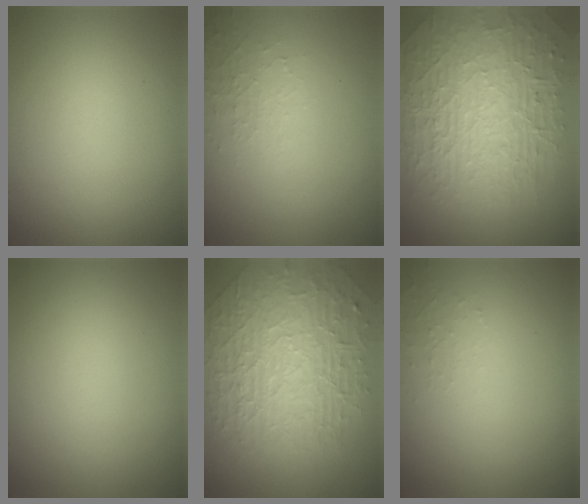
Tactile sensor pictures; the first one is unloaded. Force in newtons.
{"total": 1.8, "press": 1.8, "slide": 0.4}
{"total": 9.9, "press": 6.5, "slide": 7.5}
{"total": 0.0}
{"total": 9.7, "press": 6.2, "slide": 7.5}
{"total": 1.1, "press": 1.0, "slide": 0.2}